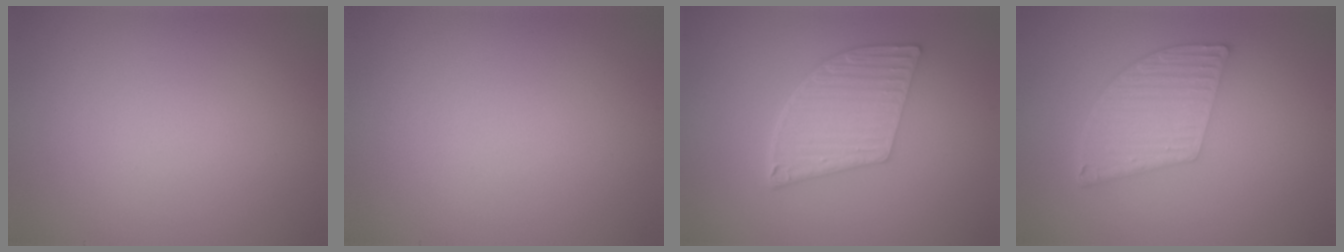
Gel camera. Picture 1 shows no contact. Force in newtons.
{"total": 0.0}
{"total": 5.8, "press": 4.3, "slide": 3.9}
{"total": 5.5, "press": 3.8, "slide": 4.0}